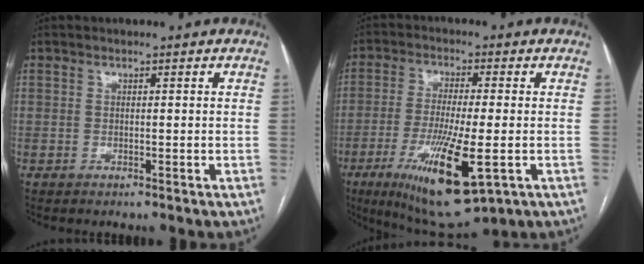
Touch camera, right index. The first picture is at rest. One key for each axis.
{"total": 14.2, "fx": -5.1, "fy": 2.4, "fz": 13.0, "tx": -0.242, "ty": -0.039, "tz": -0.080}